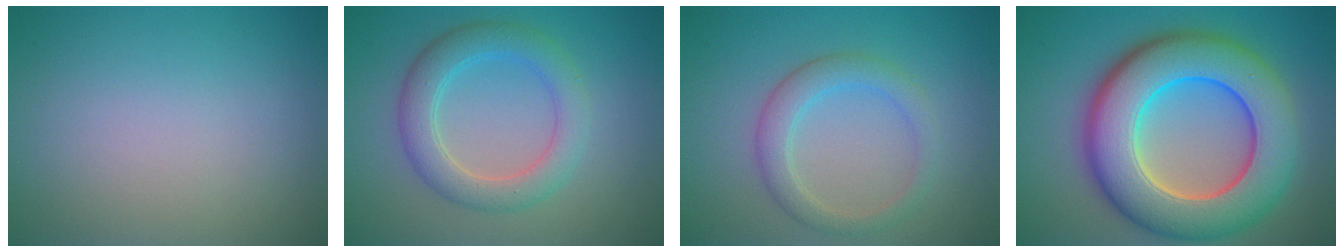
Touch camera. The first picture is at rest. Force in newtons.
{"total": 4.3, "press": 4.3, "slide": 0.1}
{"total": 3.0, "press": 3.0, "slide": 0.2}
{"total": 12.4, "press": 12.4, "slide": 0.9}